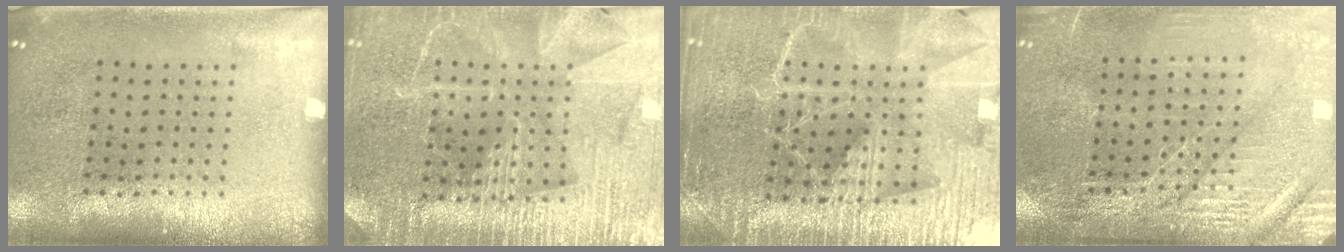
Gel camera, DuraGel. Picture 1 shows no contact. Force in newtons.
{"total": 4.1, "press": 3.9, "slide": 1.4}
{"total": 5.2, "press": 4.8, "slide": 2.0}
{"total": 3.1, "press": 3.0, "slide": 0.6}